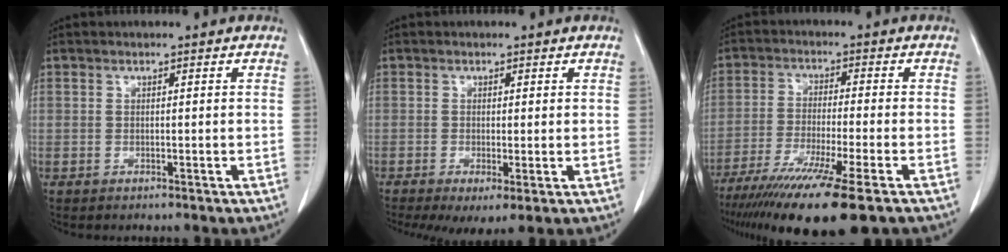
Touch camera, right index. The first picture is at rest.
{"total": 5.0, "force": [-1.9, 1.5, 4.3], "torque": [-0.068, -0.018, -0.029]}
{"total": 15.3, "force": [-10.5, 0.3, 11.2], "torque": [-0.188, -0.048, -0.173]}